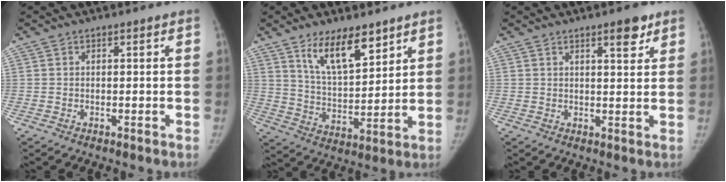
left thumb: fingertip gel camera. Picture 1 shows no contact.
{"total": 11.7, "force": [7.6, 4.5, 7.6], "torque": [-0.107, -0.052, 0.144]}
{"total": 4.5, "force": [2.9, 1.3, 3.2], "torque": [-0.034, -0.017, 0.040]}